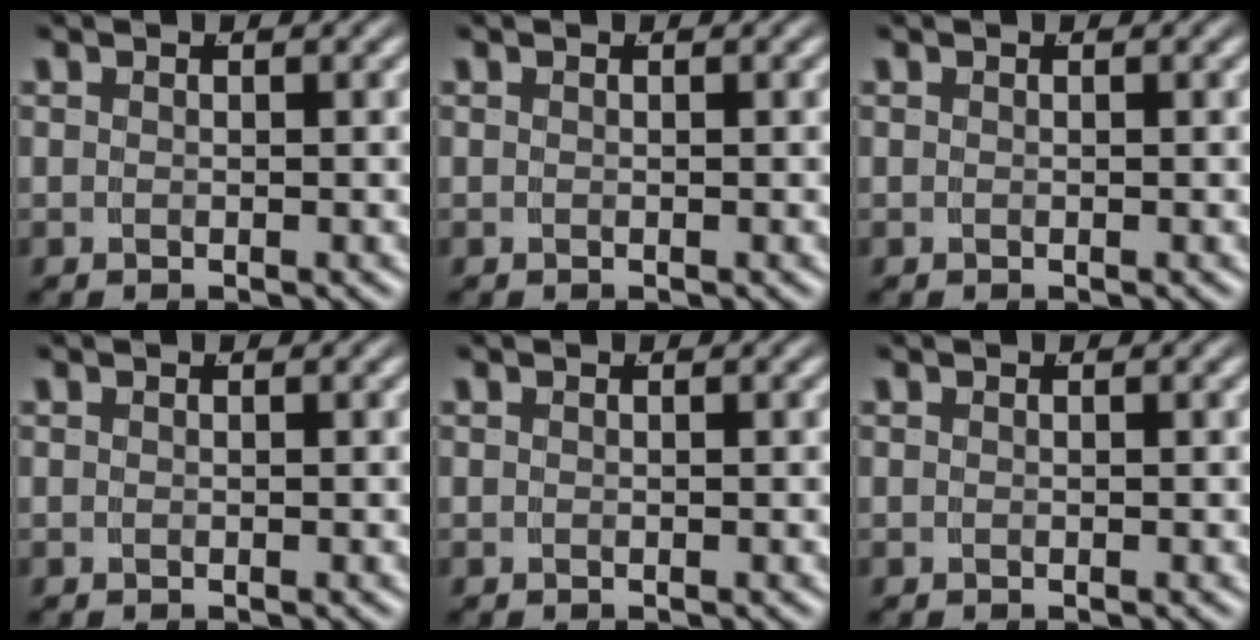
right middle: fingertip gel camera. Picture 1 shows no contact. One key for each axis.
{"total": 0.0}
{"total": 0.0}
{"total": 0.0}
{"total": 0.0}
{"total": 0.0}